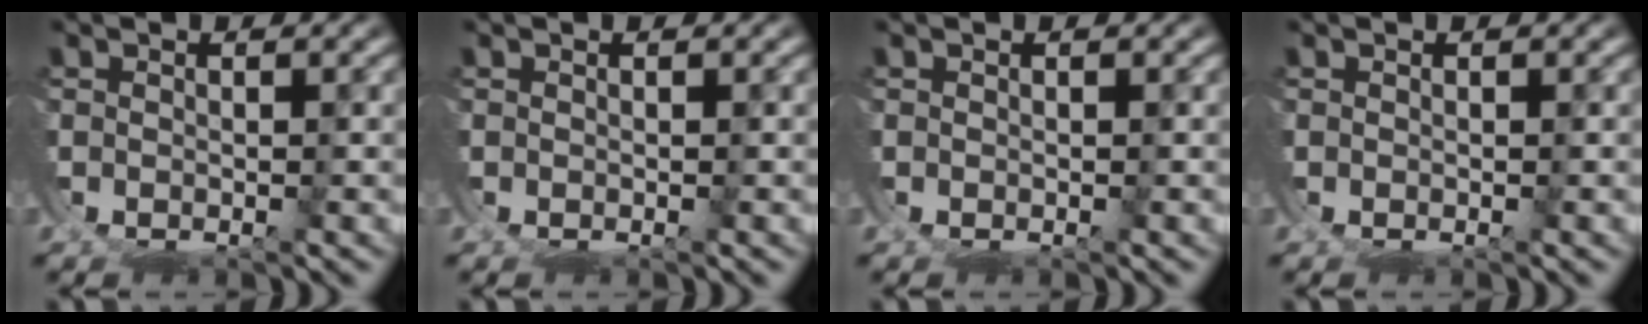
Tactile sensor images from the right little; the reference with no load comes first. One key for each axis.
{"total": 0.0}
{"total": 0.0}
{"total": 0.0}